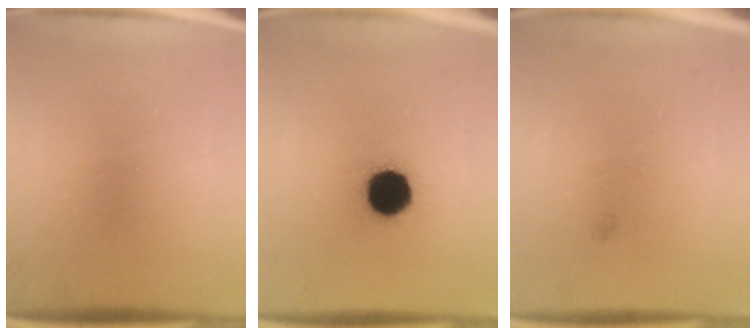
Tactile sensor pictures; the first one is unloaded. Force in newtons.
{"total": 12.4}
{"total": 0.6}